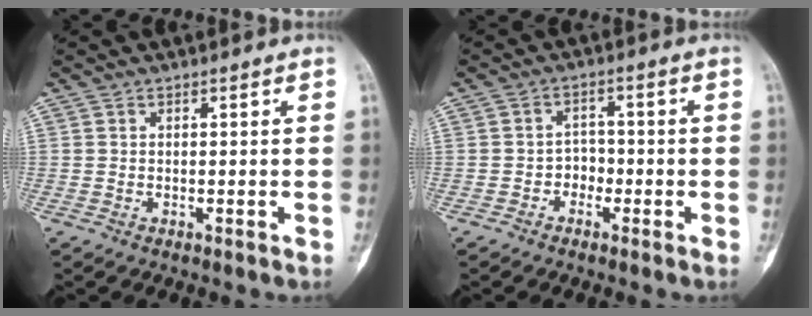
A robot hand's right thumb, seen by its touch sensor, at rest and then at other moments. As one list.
[{"total": 3.1, "force": [-1.3, 2.6, 1.2], "torque": [0.006, 0.015, -0.029]}]